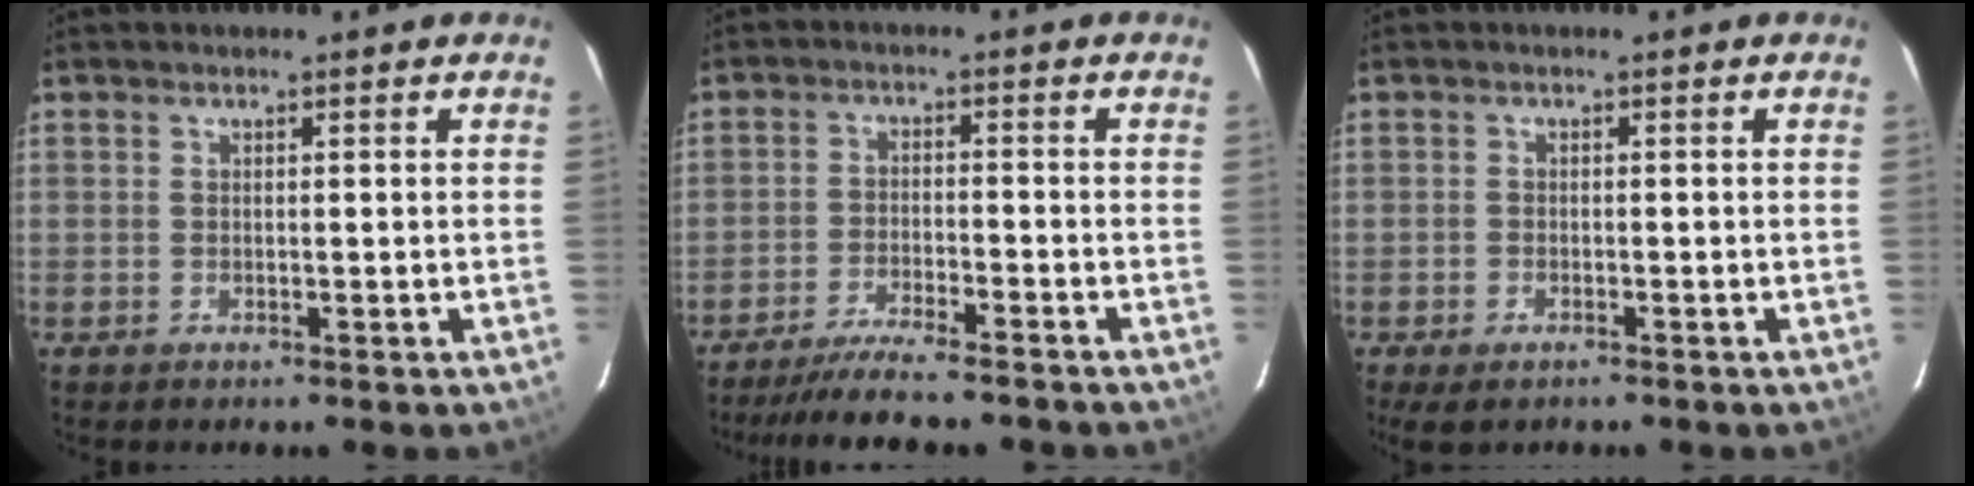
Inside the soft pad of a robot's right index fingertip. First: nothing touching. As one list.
[{"total": 10.4, "force": [-9.2, 0.9, 4.6], "torque": [-0.106, -0.014, -0.149]}, {"total": 3.8, "force": [-2.7, 1.8, 1.9], "torque": [-0.047, -0.013, -0.046]}]